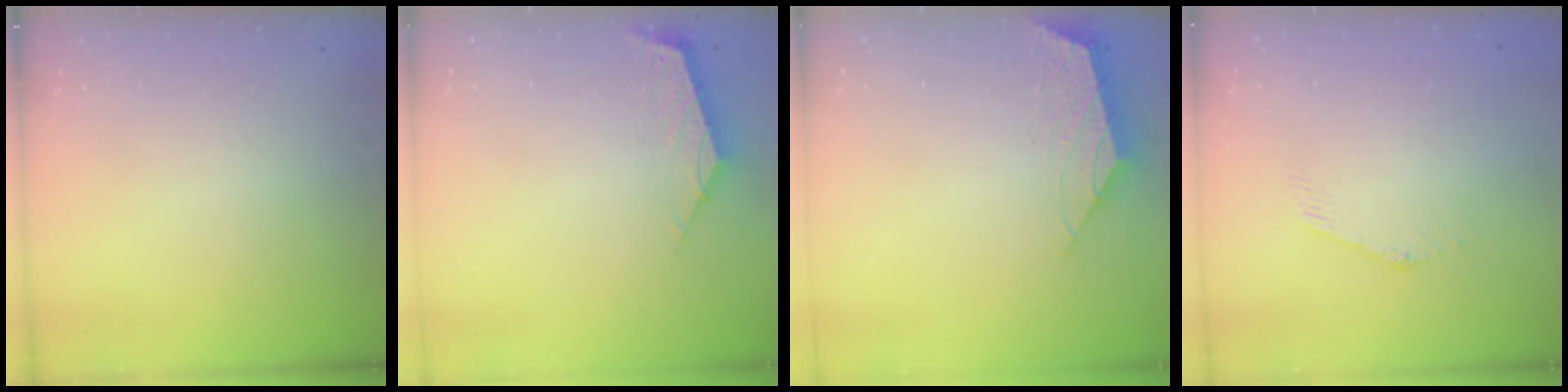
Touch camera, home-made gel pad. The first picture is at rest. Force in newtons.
{"total": 2.6, "press": 2.5, "slide": 0.6}
{"total": 2.0, "press": 2.0, "slide": 0.5}
{"total": 1.6, "press": 1.6, "slide": 0.0}